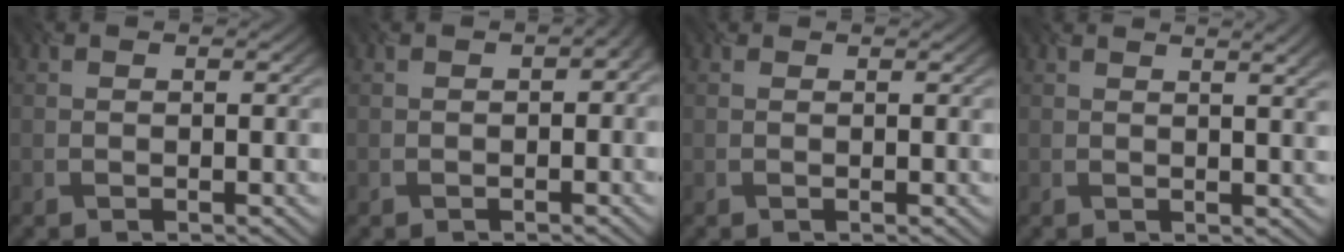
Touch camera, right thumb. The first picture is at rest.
{"total": 2.8, "force": [-0.5, 1.5, 2.3], "torque": [-0.020, 0.005, 0.004]}
{"total": 0.0}
{"total": 4.7, "force": [1.9, 1.5, 4.0], "torque": [-0.035, 0.021, 0.016]}